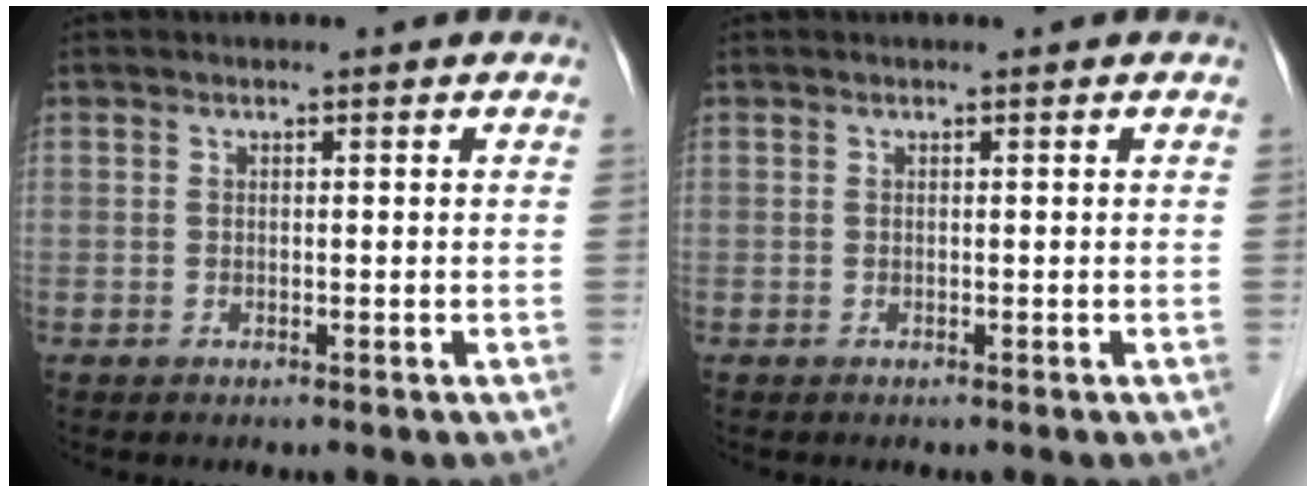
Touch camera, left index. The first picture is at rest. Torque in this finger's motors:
{"motor_torque": [0.00, 0.00, 0.00, 0.00]}